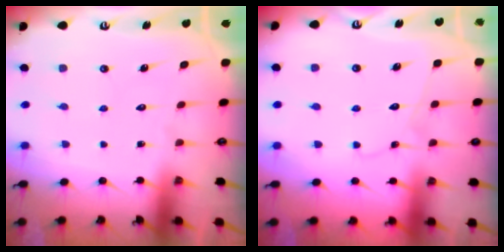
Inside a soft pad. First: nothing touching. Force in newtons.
{"total": 3.6, "press": 3.6, "slide": 0.4}